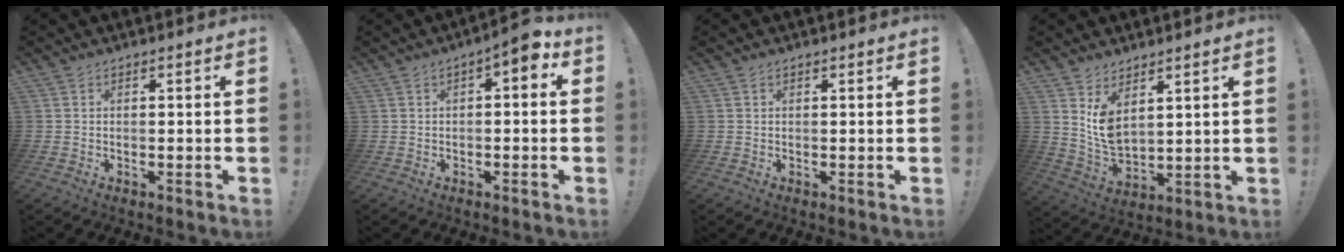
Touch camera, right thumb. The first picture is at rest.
{"total": 3.9, "force": [0.7, 1.2, 3.7], "torque": [-0.046, -0.010, 0.005]}
{"total": 0.0}
{"total": 8.2, "force": [5.2, 4.5, 4.6], "torque": [-0.091, -0.039, 0.102]}